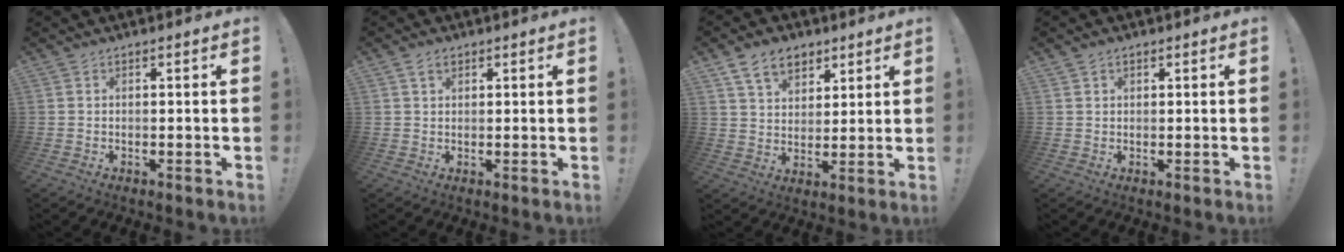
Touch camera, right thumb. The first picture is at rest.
{"total": 2.5, "force": [1.4, 1.6, 1.3], "torque": [-0.011, -0.003, 0.024]}
{"total": 10.6, "force": [6.4, 7.1, 4.6], "torque": [-0.066, -0.029, 0.122]}
{"total": 1.4, "force": [0.9, 1.1, 0.3], "torque": [0.002, -0.003, 0.015]}